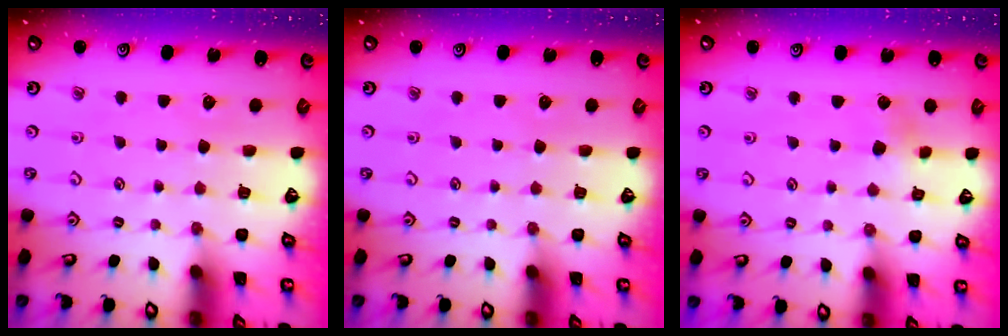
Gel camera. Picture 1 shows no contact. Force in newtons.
{"total": 0.0}
{"total": 3.3, "press": 3.2, "slide": 0.7}